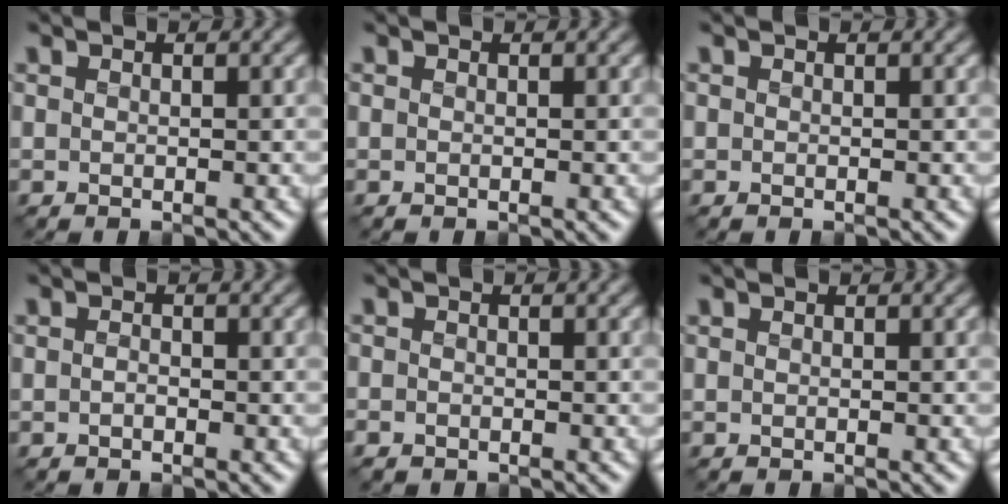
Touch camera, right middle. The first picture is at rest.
{"total": 0.0}
{"total": 0.0}
{"total": 0.7, "force": [-0.4, 0.4, 0.4], "torque": [-0.011, -0.003, -0.011]}
{"total": 1.0, "force": [-0.7, 0.7, 0.2], "torque": [0.001, -0.008, -0.017]}
{"total": 0.0}